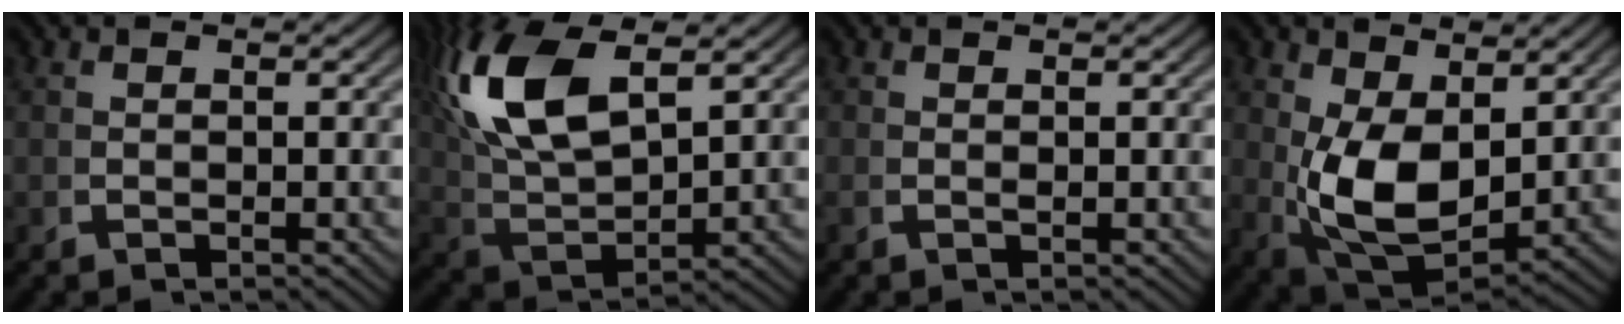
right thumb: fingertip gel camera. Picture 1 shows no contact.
{"total": 9.8, "force": [2.9, 5.2, 7.7], "torque": [-0.187, -0.010, 0.064]}
{"total": 0.7, "force": [0.1, 0.4, 0.5], "torque": [-0.016, 0.002, 0.000]}
{"total": 9.2, "force": [0.1, 5.5, 7.4], "torque": [-0.181, -0.057, 0.036]}